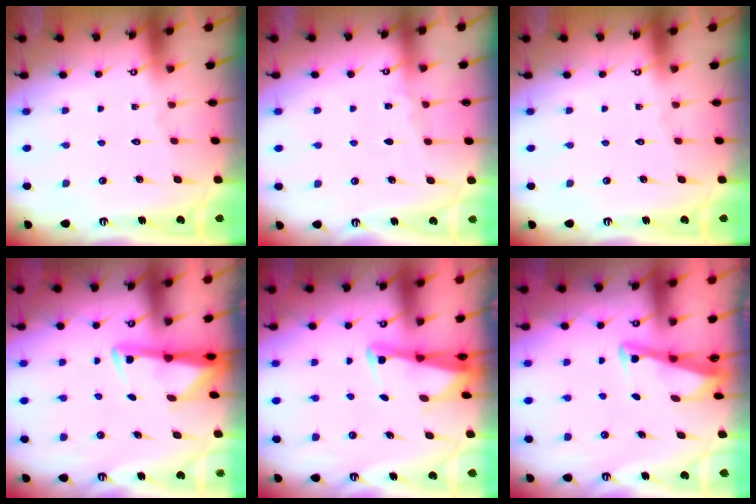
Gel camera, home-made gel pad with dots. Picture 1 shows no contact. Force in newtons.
{"total": 2.8, "press": 2.8, "slide": 0.4}
{"total": 0.0}
{"total": 2.9, "press": 2.8, "slide": 0.5}
{"total": 2.4, "press": 2.3, "slide": 0.5}
{"total": 3.4, "press": 3.3, "slide": 0.4}